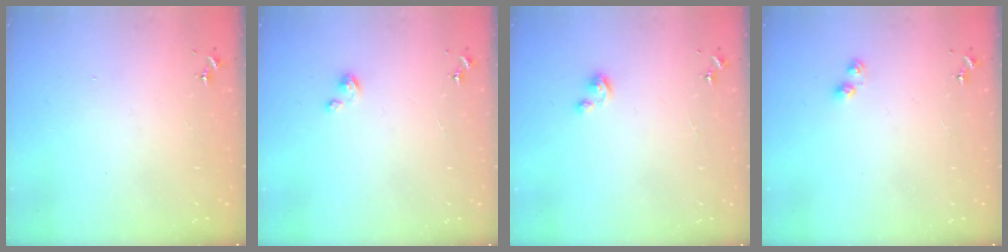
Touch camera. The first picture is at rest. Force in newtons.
{"total": 2.1, "press": 2.1, "slide": 0.1}
{"total": 3.8, "press": 3.7, "slide": 0.3}
{"total": 4.9, "press": 4.8, "slide": 0.7}